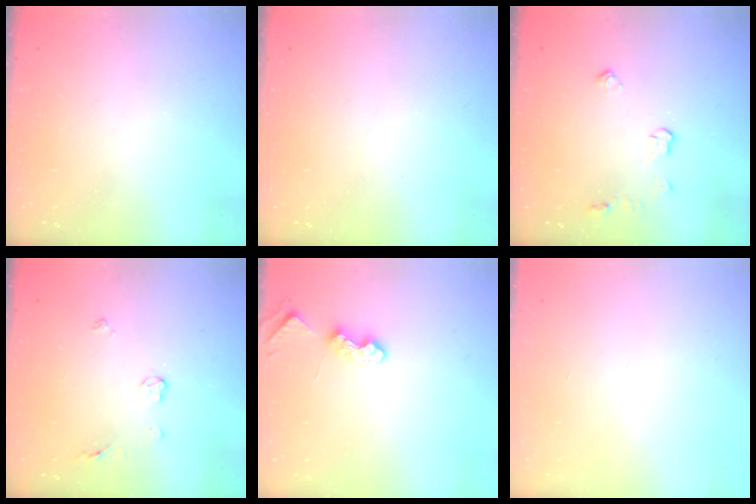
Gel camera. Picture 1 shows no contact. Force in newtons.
{"total": 0.0}
{"total": 4.4, "press": 4.4, "slide": 0.7}
{"total": 5.1, "press": 5.1, "slide": 0.4}
{"total": 4.2, "press": 4.2, "slide": 0.5}
{"total": 0.0}